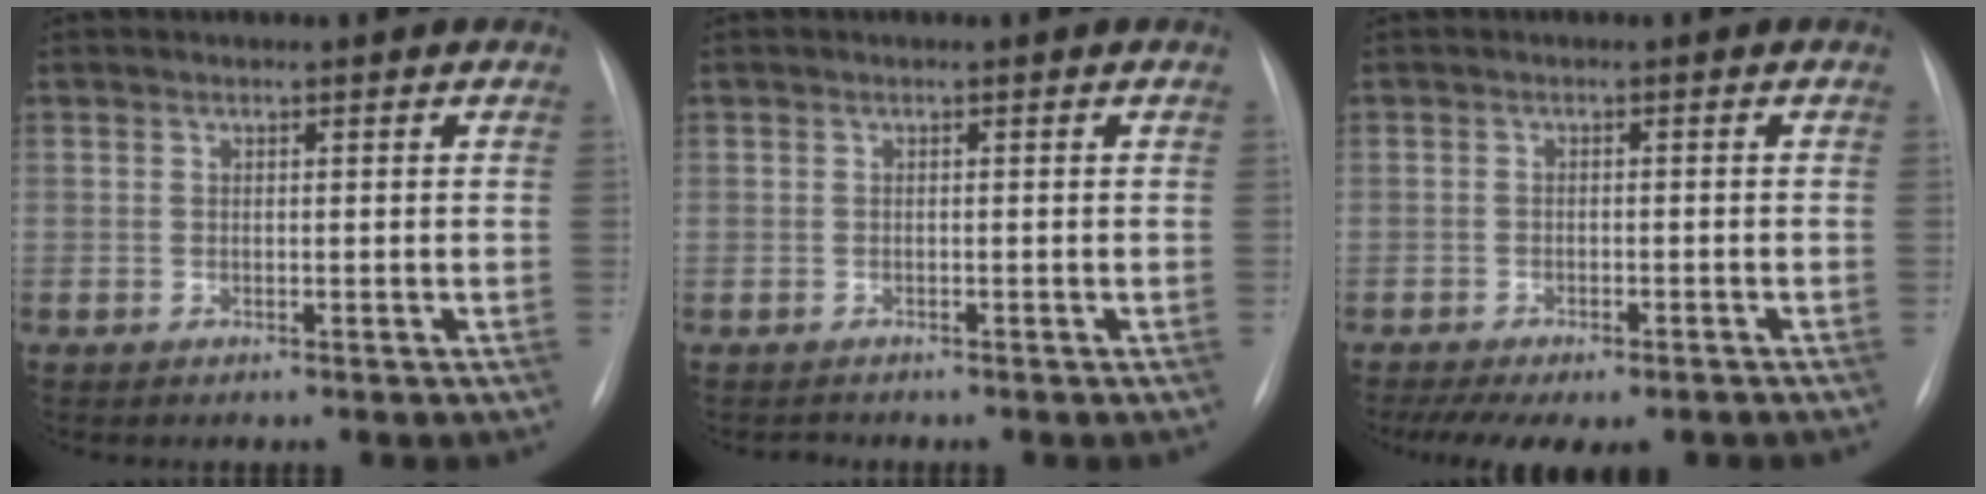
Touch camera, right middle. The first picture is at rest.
{"total": 1.0, "force": [-0.8, 0.6, -0.4], "torque": [-0.002, 0.000, -0.016]}
{"total": 10.2, "force": [-7.6, 4.3, 5.3], "torque": [-0.087, 0.002, -0.102]}